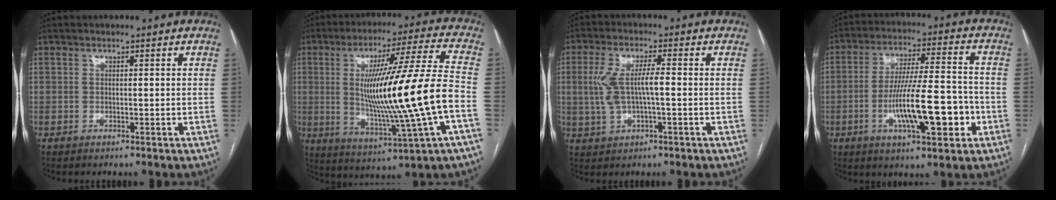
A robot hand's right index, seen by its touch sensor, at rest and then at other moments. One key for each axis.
{"total": 20.7, "fx": -2.1, "fy": -0.8, "fz": 20.5, "tx": -0.358, "ty": -0.007, "tz": -0.037}
{"total": 7.1, "fx": 0.0, "fy": 1.9, "fz": 6.9, "tx": -0.152, "ty": 0.013, "tz": 0.006}
{"total": 14.3, "fx": -4.1, "fy": 2.5, "fz": 13.5, "tx": -0.236, "ty": 0.004, "tz": -0.064}